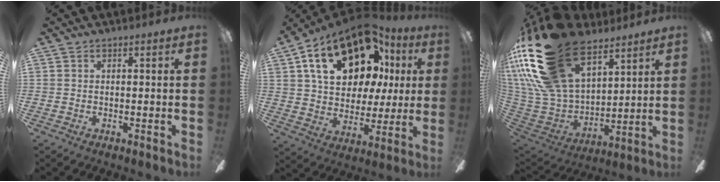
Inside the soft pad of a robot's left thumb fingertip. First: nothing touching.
{"total": 23.5, "force": [11.9, 14.0, 14.6], "torque": [-0.251, -0.046, 0.207]}
{"total": 29.1, "force": [17.3, 16.6, 16.5], "torque": [-0.345, -0.102, 0.335]}